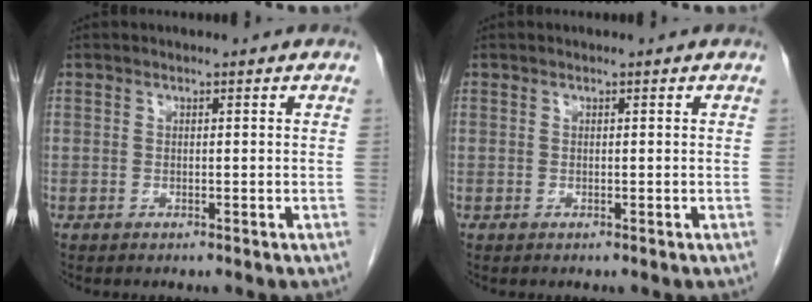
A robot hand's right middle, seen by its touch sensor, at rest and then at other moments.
{"total": 0.0}